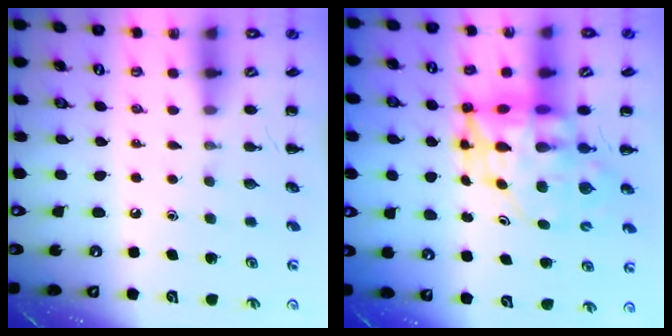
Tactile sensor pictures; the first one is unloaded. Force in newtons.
{"total": 12.5, "press": 12.0, "slide": 3.4}